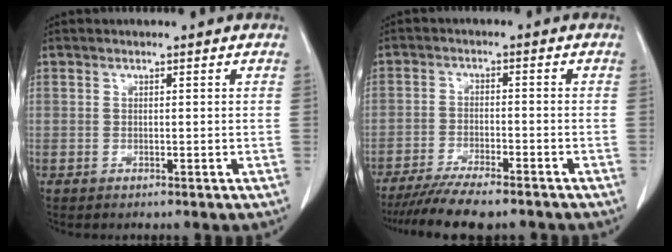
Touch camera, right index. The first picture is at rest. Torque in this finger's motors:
{"motor_torque": [1.08, -1.06, 0.42, 0.12]}